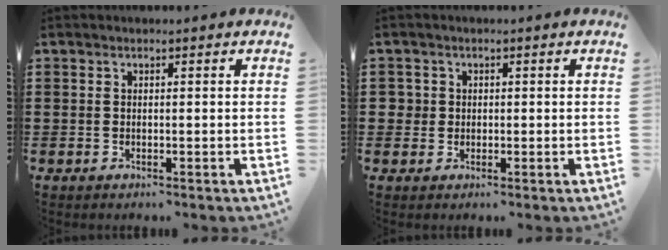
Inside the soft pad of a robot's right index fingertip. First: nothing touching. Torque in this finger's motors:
{"motor_torque": [-0.40, 0.17, 0.00, 0.00]}